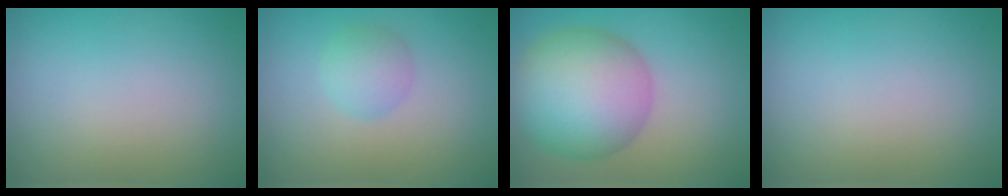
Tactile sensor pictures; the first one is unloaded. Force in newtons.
{"total": 2.1, "press": 2.1, "slide": 0.0}
{"total": 9.5, "press": 9.5, "slide": 0.3}
{"total": 0.0}